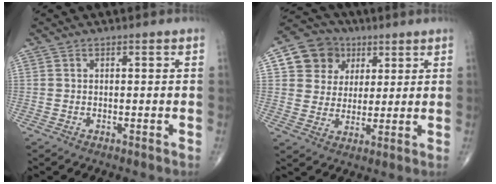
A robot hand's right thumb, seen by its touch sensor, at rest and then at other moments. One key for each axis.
{"total": 10.7, "fx": 4.1, "fy": 9.3, "fz": 3.3, "tx": -0.022, "ty": -0.003, "tz": 0.068}